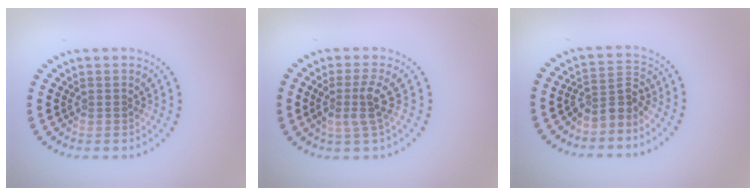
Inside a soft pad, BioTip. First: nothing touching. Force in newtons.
{"total": 2.7, "press": 2.0, "slide": 1.8}
{"total": 2.8, "press": 2.0, "slide": 1.9}